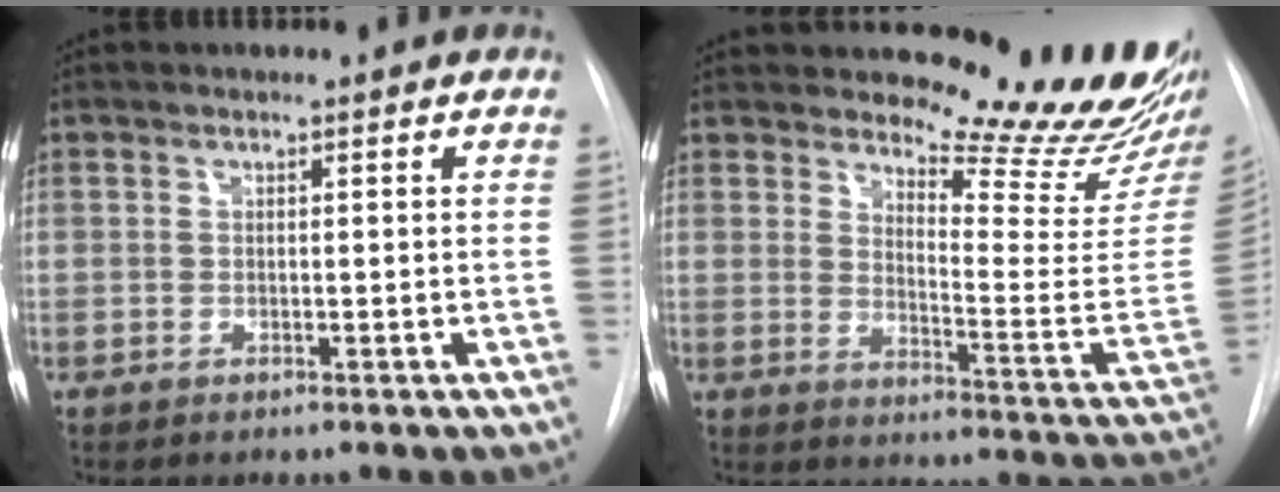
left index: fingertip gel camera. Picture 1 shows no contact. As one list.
[{"total": 21.5, "force": [20.0, 2.3, 7.7], "torque": [-0.096, -0.139, 0.235]}]